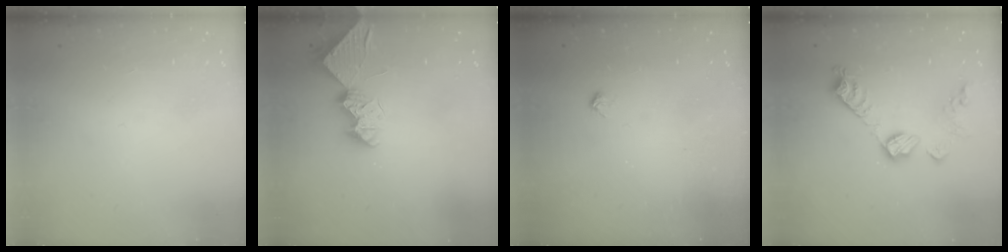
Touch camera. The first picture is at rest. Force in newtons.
{"total": 8.8, "press": 8.8, "slide": 0.1}
{"total": 6.2, "press": 6.1, "slide": 0.7}
{"total": 12.1, "press": 12.1, "slide": 0.5}